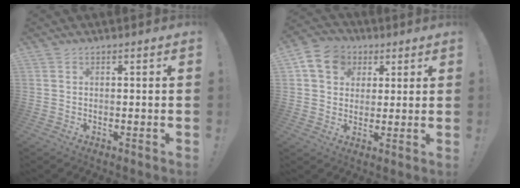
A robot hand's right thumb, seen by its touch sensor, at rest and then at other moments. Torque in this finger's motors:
{"motor_torque": [-0.11, 0.53, 0.04, 0.03, 0.10]}